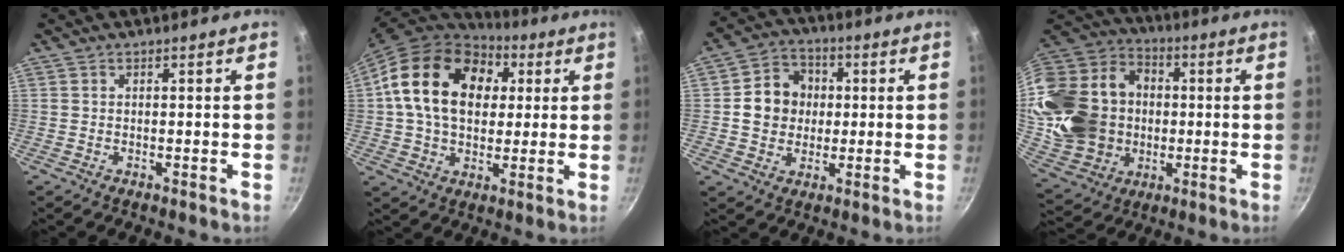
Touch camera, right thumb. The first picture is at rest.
{"total": 20.6, "force": [4.9, 14.6, 13.6], "torque": [-0.211, 0.012, 0.074]}
{"total": 9.7, "force": [0.9, 8.6, 4.5], "torque": [-0.039, 0.013, 0.005]}
{"total": 26.6, "force": [0.1, 21.6, 15.5], "torque": [-0.291, 0.041, 0.021]}